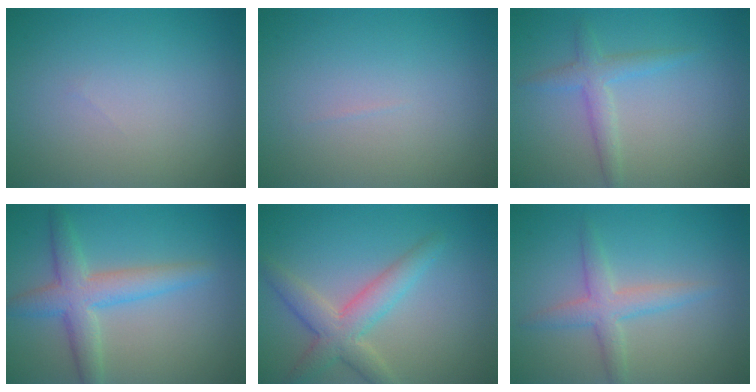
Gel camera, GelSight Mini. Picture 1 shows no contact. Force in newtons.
{"total": 0.0}
{"total": 2.3, "press": 2.3, "slide": 0.1}
{"total": 4.4, "press": 4.4, "slide": 0.0}
{"total": 4.1, "press": 4.1, "slide": 0.2}
{"total": 2.8, "press": 2.8, "slide": 0.1}